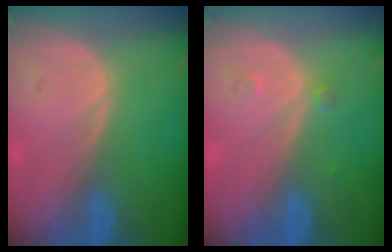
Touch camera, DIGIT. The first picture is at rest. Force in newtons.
{"total": 0.8, "press": 0.8, "slide": 0.1}